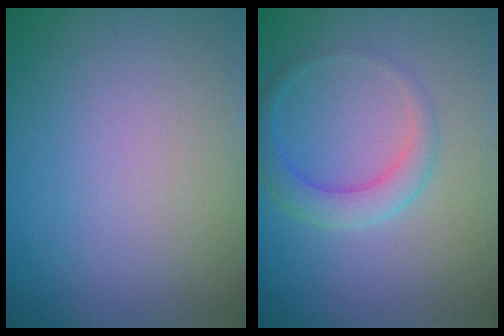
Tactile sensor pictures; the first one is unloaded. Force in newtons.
{"total": 3.0, "press": 3.0, "slide": 0.1}